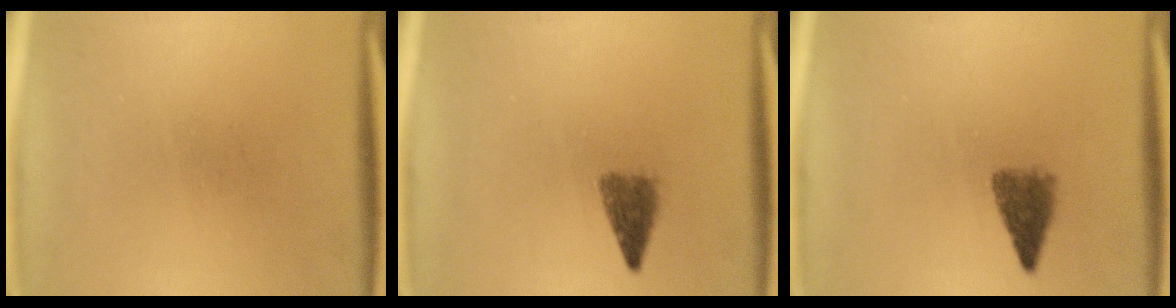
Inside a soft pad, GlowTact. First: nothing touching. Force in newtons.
{"total": 2.8}
{"total": 3.4}